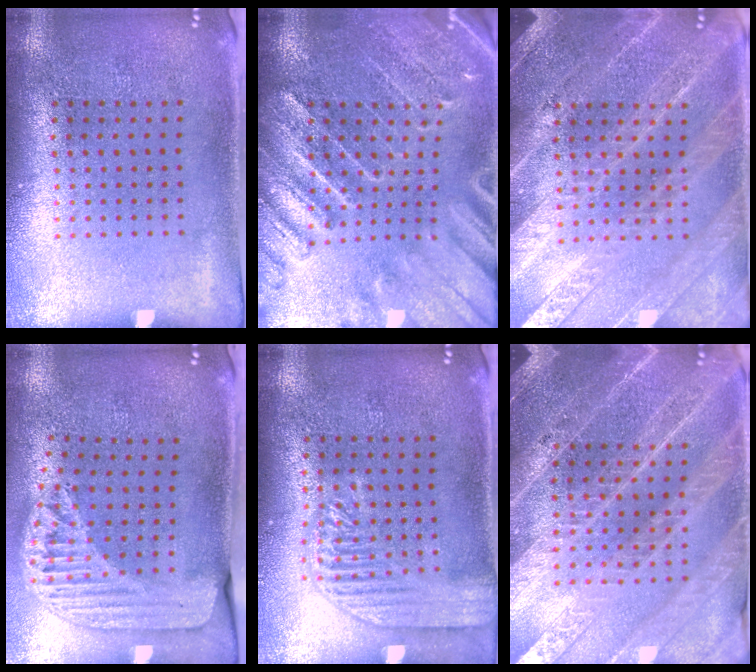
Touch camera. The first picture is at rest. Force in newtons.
{"total": 3.2, "press": 3.0, "slide": 1.0}
{"total": 3.3, "press": 3.2, "slide": 0.6}
{"total": 1.7, "press": 1.5, "slide": 0.7}
{"total": 1.8, "press": 1.8, "slide": 0.3}
{"total": 4.0, "press": 3.7, "slide": 1.5}